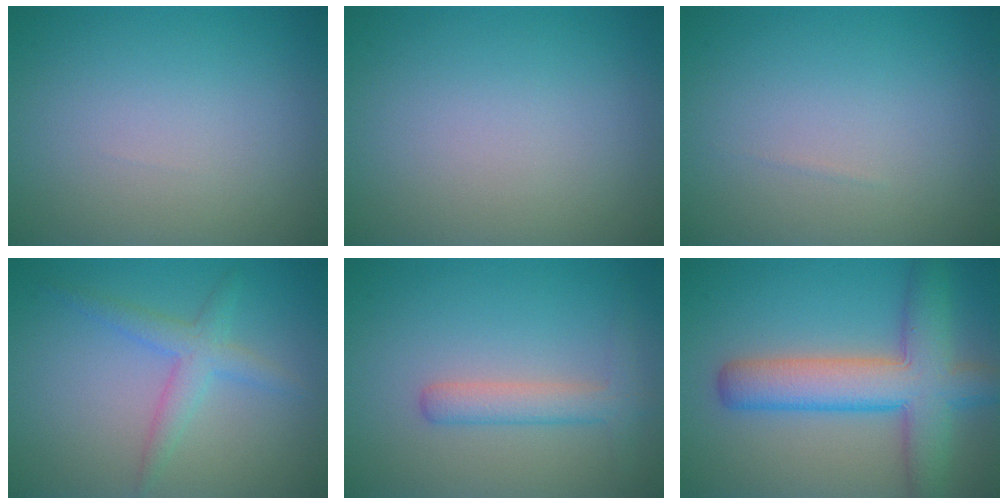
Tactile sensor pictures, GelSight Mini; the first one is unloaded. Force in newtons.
{"total": 0.0}
{"total": 0.0}
{"total": 2.7, "press": 2.7, "slide": 0.0}
{"total": 2.7, "press": 2.7, "slide": 0.1}
{"total": 7.8, "press": 7.8, "slide": 0.4}